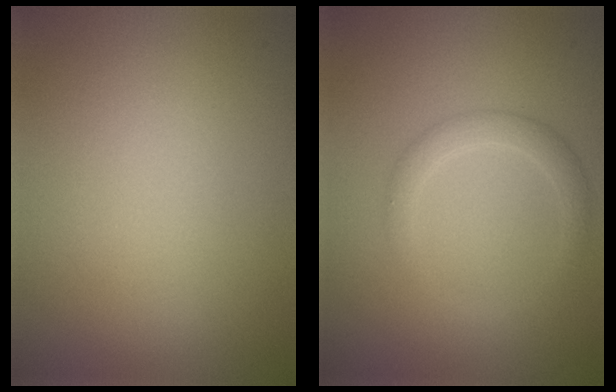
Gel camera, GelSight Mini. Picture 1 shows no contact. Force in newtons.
{"total": 2.1, "press": 2.1, "slide": 0.0}